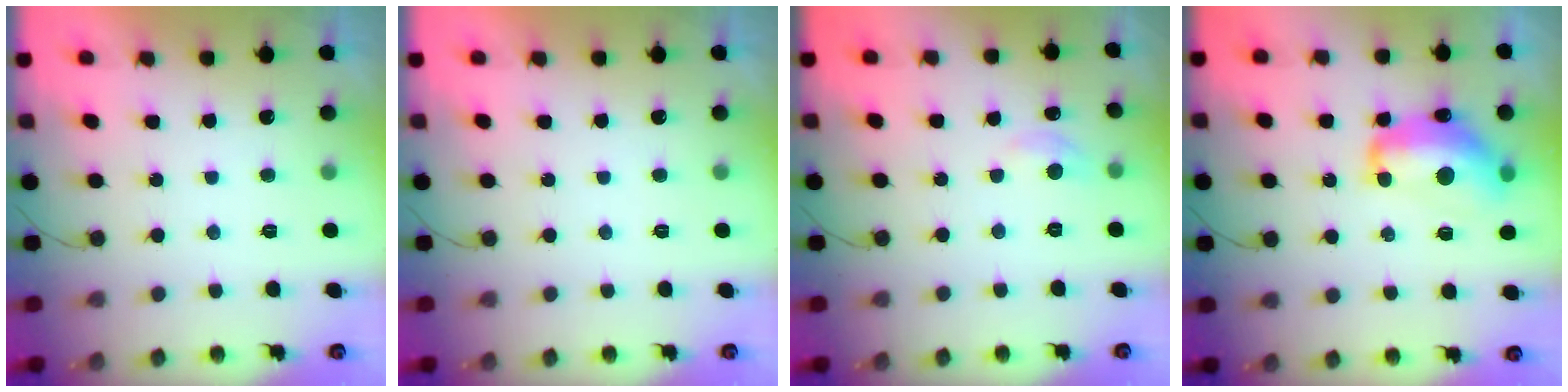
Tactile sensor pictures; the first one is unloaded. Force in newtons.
{"total": 0.0}
{"total": 6.8, "press": 6.7, "slide": 1.0}
{"total": 14.3, "press": 14.2, "slide": 1.3}